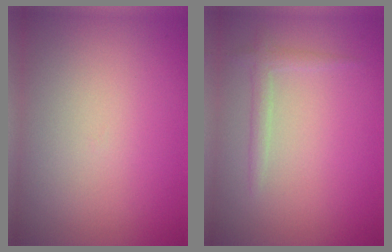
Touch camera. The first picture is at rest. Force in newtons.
{"total": 1.4, "press": 1.4, "slide": 0.1}